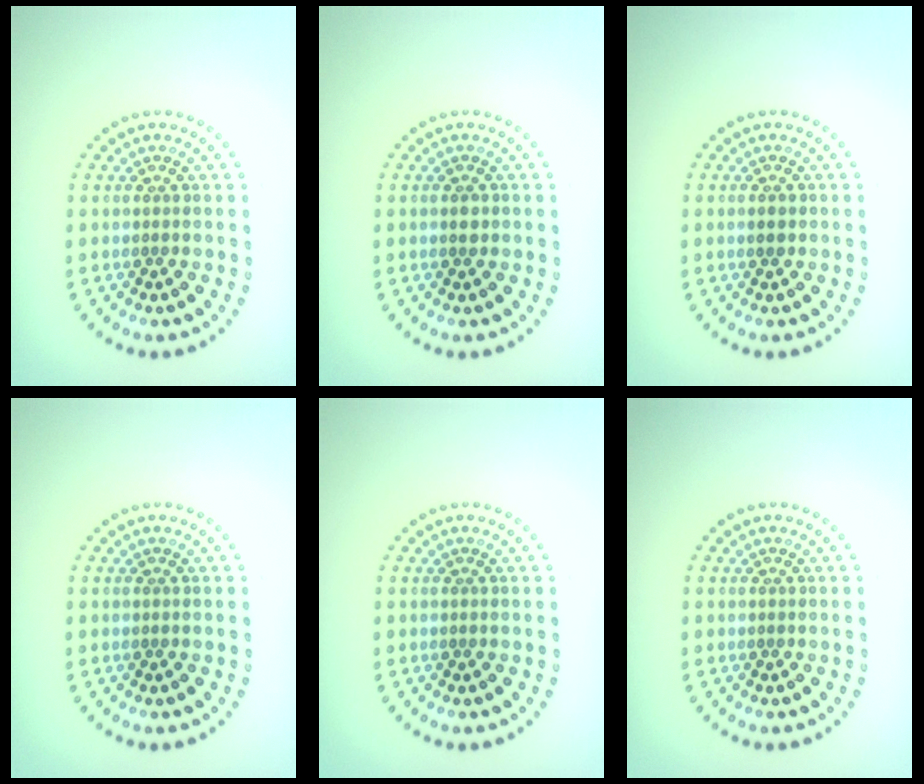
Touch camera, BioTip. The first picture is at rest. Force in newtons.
{"total": 1.1, "press": 1.1, "slide": 0.2}
{"total": 1.2, "press": 1.2, "slide": 0.1}
{"total": 0.0}
{"total": 0.0}
{"total": 0.0}